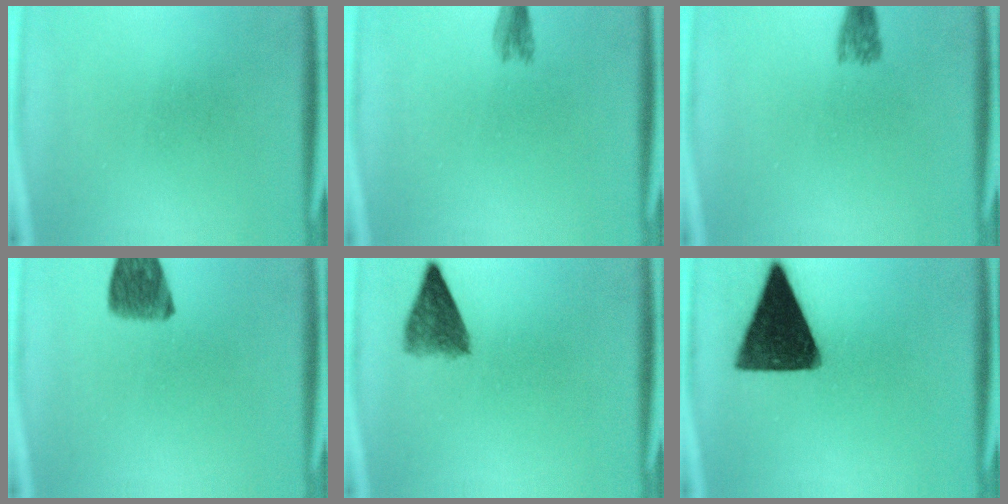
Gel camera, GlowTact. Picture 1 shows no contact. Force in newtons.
{"total": 2.3}
{"total": 2.7}
{"total": 7.4}
{"total": 5.2}
{"total": 16.1}